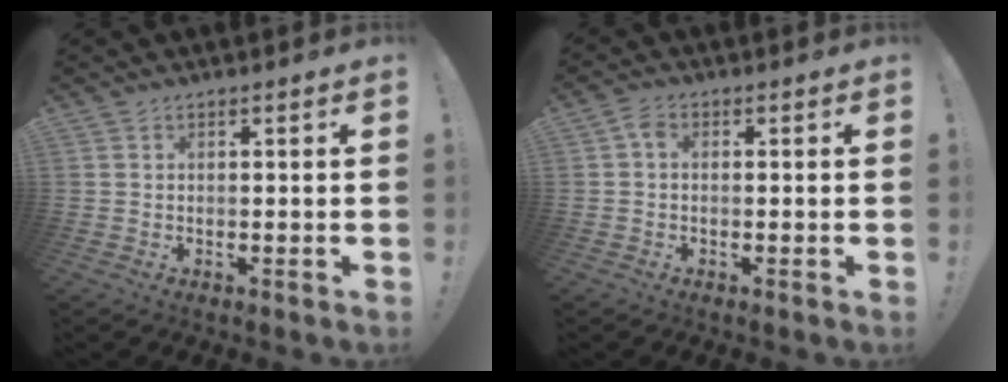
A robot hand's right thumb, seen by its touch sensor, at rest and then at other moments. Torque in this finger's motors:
{"motor_torque": [0.39, 0.42, 0.06, -0.14, 0.00]}